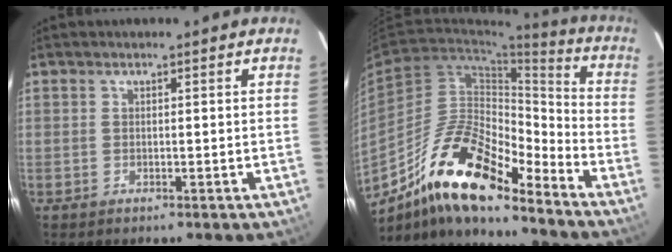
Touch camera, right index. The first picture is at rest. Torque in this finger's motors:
{"motor_torque": [0.34, -0.60, 0.84, 0.10]}